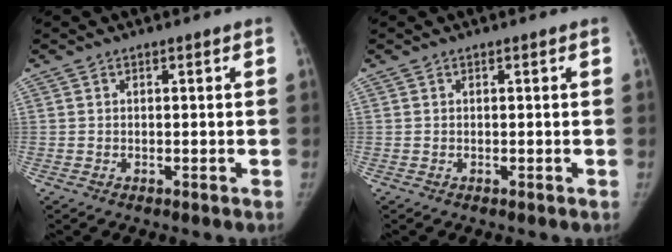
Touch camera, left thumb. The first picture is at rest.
{"total": 0.0}